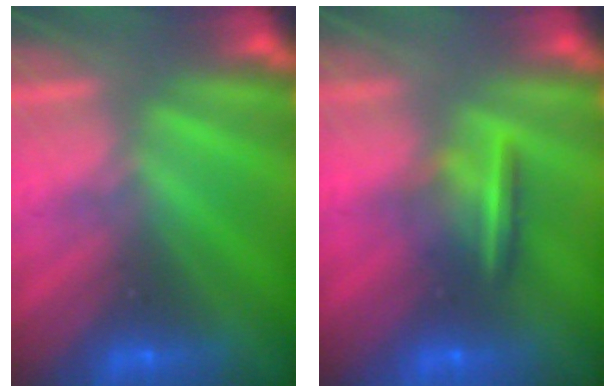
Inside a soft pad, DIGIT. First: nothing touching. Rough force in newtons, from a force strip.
{"total": 7.3}